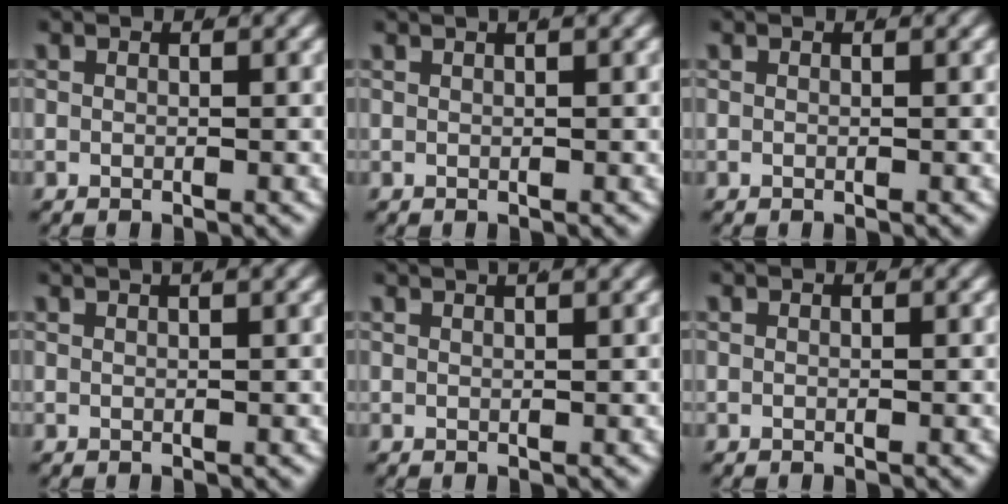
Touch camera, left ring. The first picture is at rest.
{"total": 1.2, "force": [0.8, -0.3, 0.8], "torque": [0.002, 0.012, 0.010]}
{"total": 0.0}
{"total": 1.9, "force": [1.4, -0.2, 1.3], "torque": [-0.003, 0.013, 0.019]}
{"total": 2.2, "force": [1.8, -0.2, 1.4], "torque": [-0.003, 0.011, 0.026]}
{"total": 0.0}